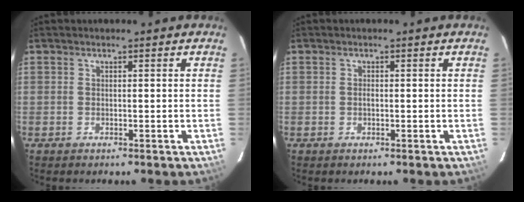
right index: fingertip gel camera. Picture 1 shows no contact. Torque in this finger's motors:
{"motor_torque": [0.18, -0.06, 0.17, 0.02]}